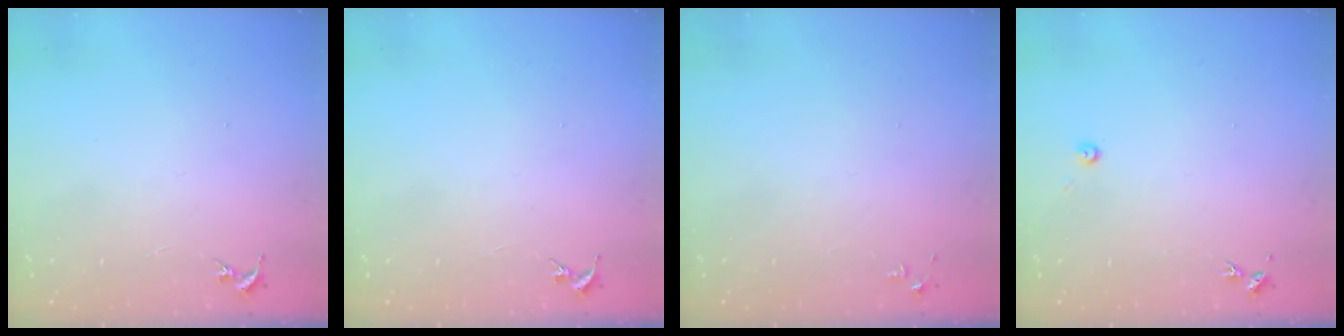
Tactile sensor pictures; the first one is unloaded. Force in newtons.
{"total": 0.0}
{"total": 2.8, "press": 2.8, "slide": 0.4}
{"total": 2.7, "press": 2.7, "slide": 0.2}